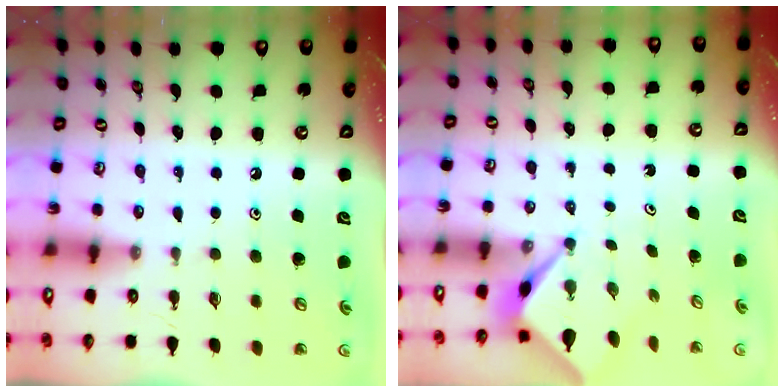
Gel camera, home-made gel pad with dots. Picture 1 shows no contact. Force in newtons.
{"total": 2.6, "press": 2.6, "slide": 0.1}